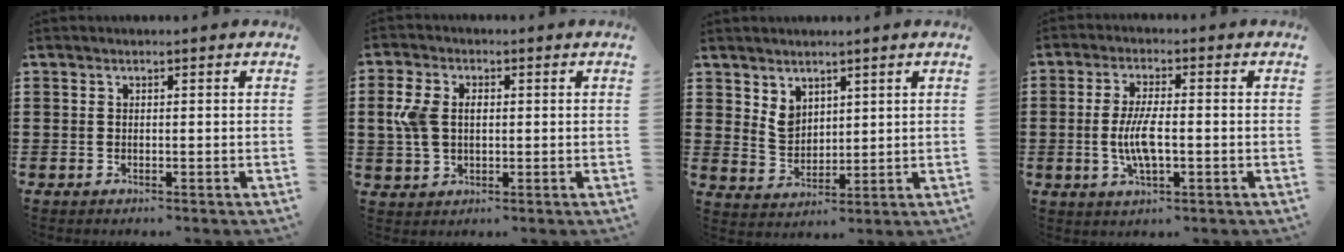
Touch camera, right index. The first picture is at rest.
{"total": 4.9, "force": [0.5, 3.4, 3.5], "torque": [-0.098, 0.006, -0.001]}
{"total": 4.2, "force": [2.7, 2.9, 1.3], "torque": [-0.037, 0.006, 0.053]}
{"total": 6.2, "force": [-1.0, 1.8, 5.8], "torque": [-0.127, -0.005, -0.026]}